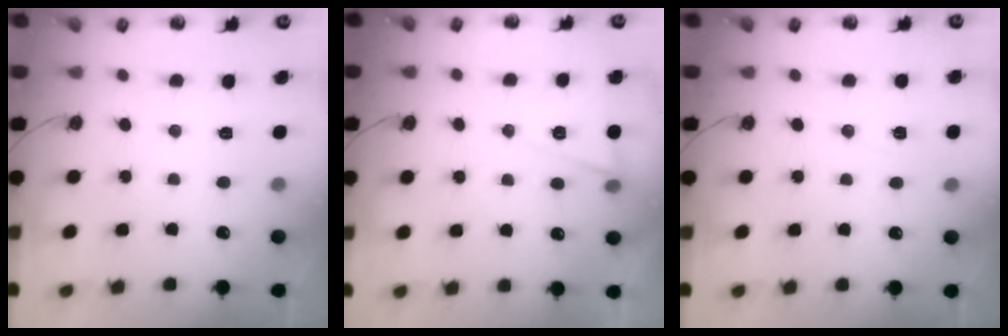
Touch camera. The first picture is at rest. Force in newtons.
{"total": 6.8, "press": 4.9, "slide": 4.7}
{"total": 5.3, "press": 5.1, "slide": 1.4}